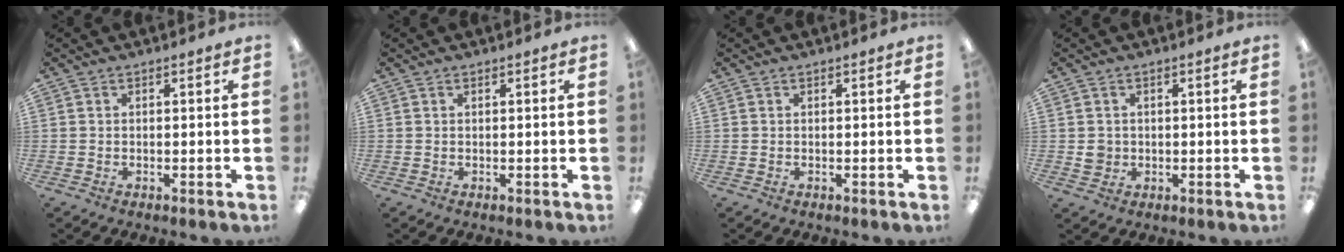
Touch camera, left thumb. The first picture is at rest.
{"total": 0.0}
{"total": 0.0}
{"total": 2.5, "force": [0.2, 2.4, 0.8], "torque": [-0.009, 0.001, 0.002]}